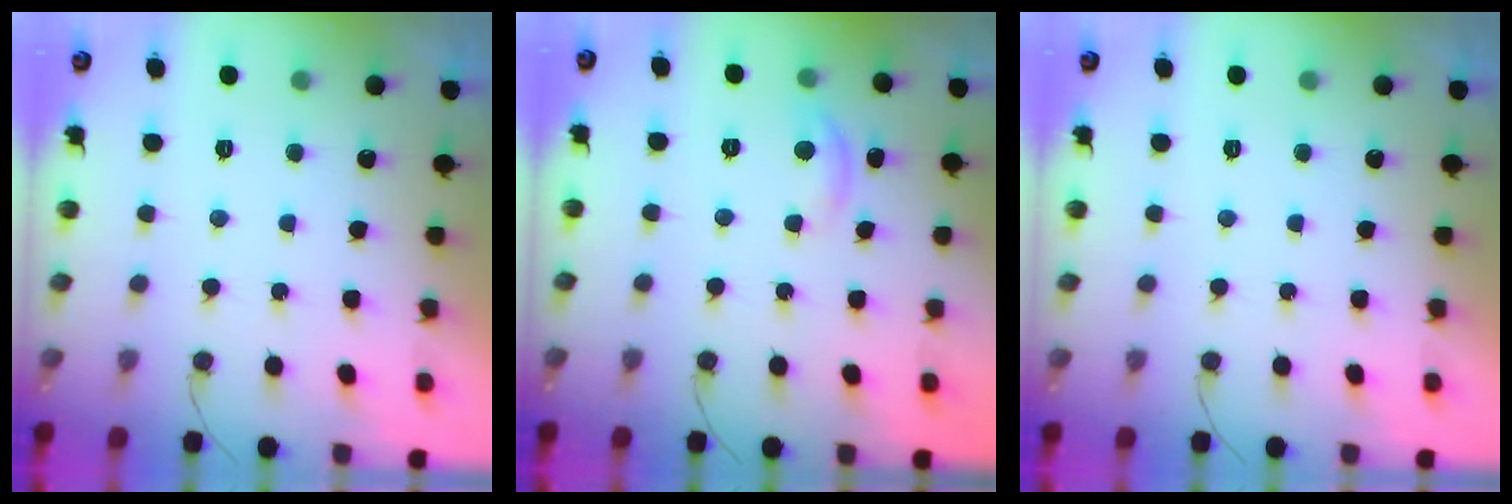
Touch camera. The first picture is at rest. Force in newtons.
{"total": 4.8, "press": 4.7, "slide": 0.3}
{"total": 0.0}